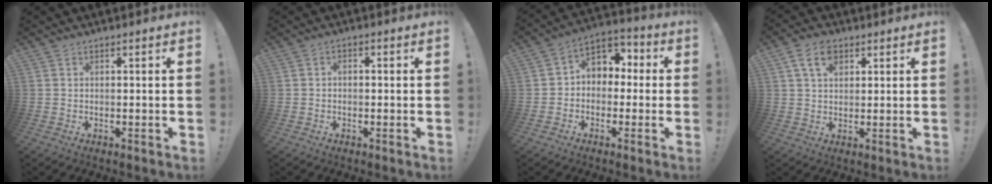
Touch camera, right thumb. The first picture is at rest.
{"total": 1.5, "force": [-1.0, 0.6, 0.8], "torque": [-0.017, 0.008, -0.018]}
{"total": 6.5, "force": [-0.3, 5.9, 2.8], "torque": [-0.046, 0.011, 0.002]}
{"total": 7.6, "force": [3.4, 4.8, 4.8], "torque": [-0.083, 0.002, 0.065]}